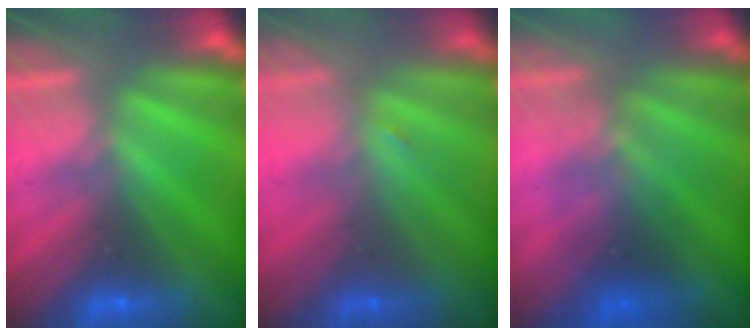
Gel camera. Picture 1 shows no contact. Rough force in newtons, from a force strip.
{"total": 1.1}
{"total": 1.5}